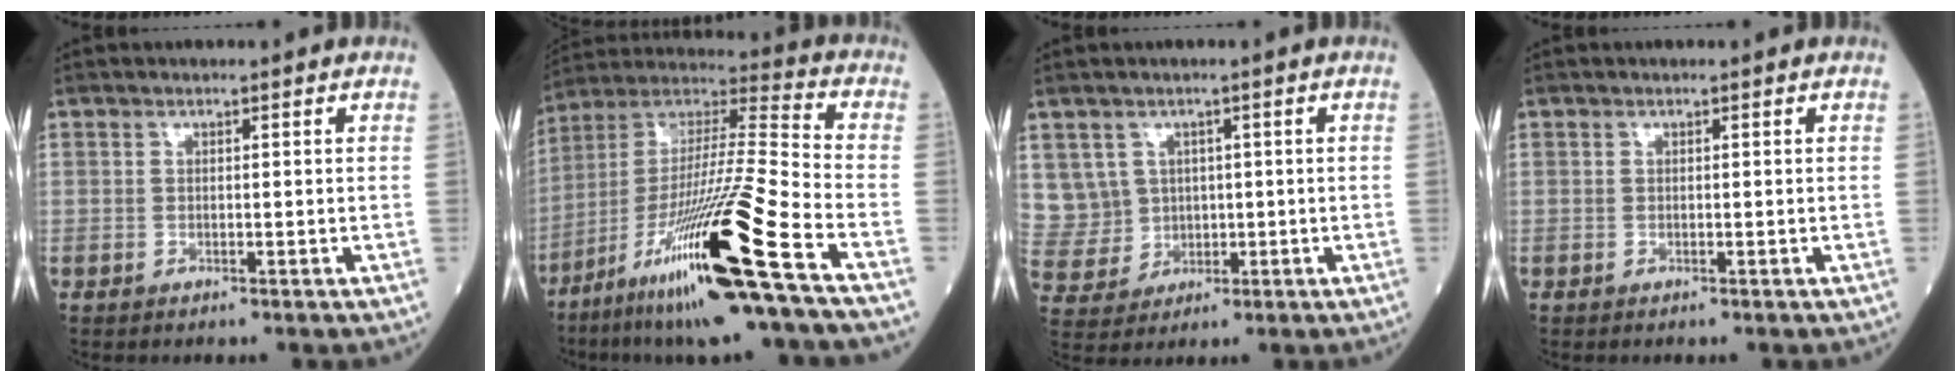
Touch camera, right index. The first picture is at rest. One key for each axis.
{"total": 24.0, "fx": -12.1, "fy": -0.8, "fz": 20.7, "tx": -0.395, "ty": -0.045, "tz": -0.226}
{"total": 7.5, "fx": 1.7, "fy": 7.3, "fz": 0.5, "tx": -0.031, "ty": 0.031, "tz": 0.050}
{"total": 0.0}